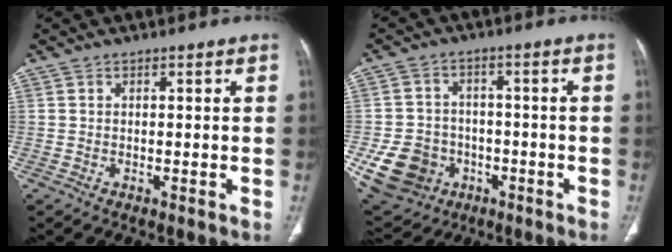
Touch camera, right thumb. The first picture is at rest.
{"total": 12.4, "force": [-4.0, 10.7, 4.9], "torque": [-0.088, 0.021, -0.050]}